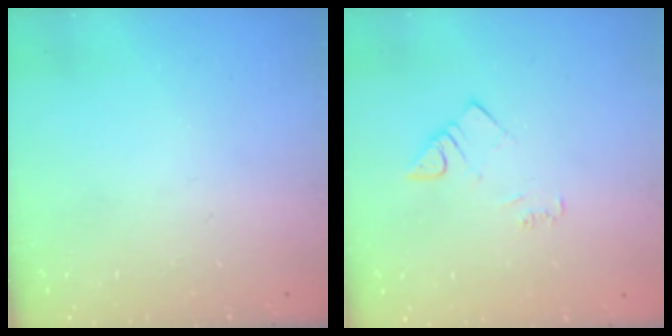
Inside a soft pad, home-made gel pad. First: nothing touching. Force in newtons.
{"total": 4.5, "press": 4.5, "slide": 0.5}